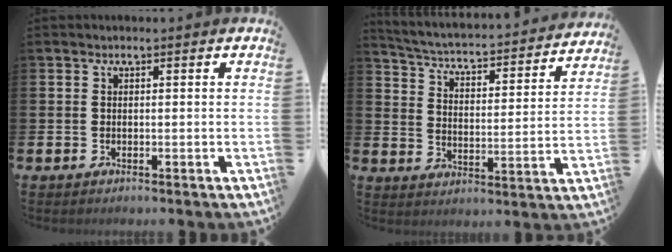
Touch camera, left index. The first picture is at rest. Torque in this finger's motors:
{"motor_torque": [-0.40, -0.54, -0.25, 0.14]}